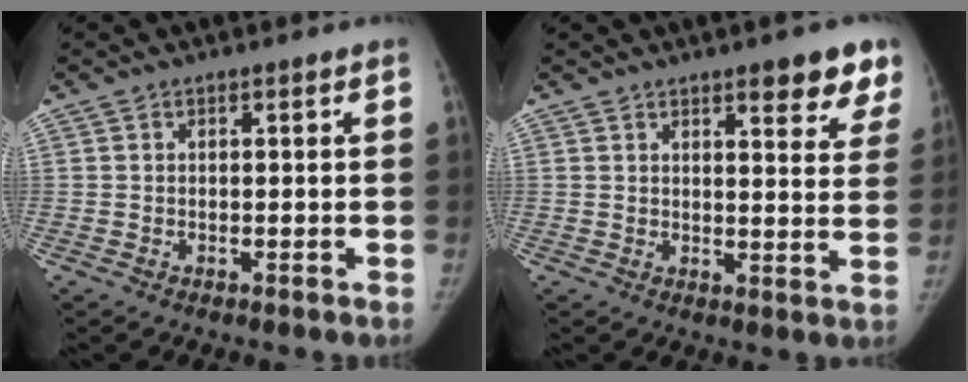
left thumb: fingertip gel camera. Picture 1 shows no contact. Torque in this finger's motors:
{"motor_torque": [-0.01, 0.01, 0.14, 0.03, 0.10]}